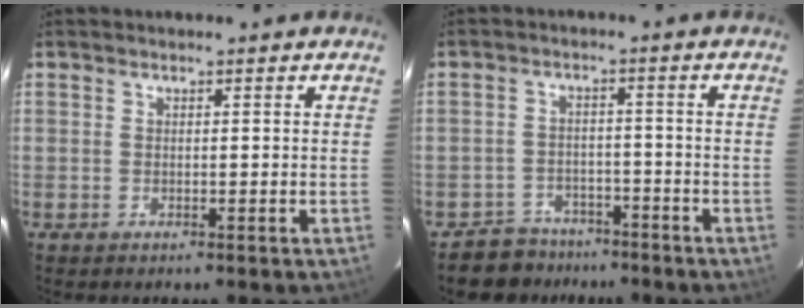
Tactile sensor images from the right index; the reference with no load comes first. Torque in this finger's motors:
{"motor_torque": [0.07, -0.16, -0.30, -0.20]}